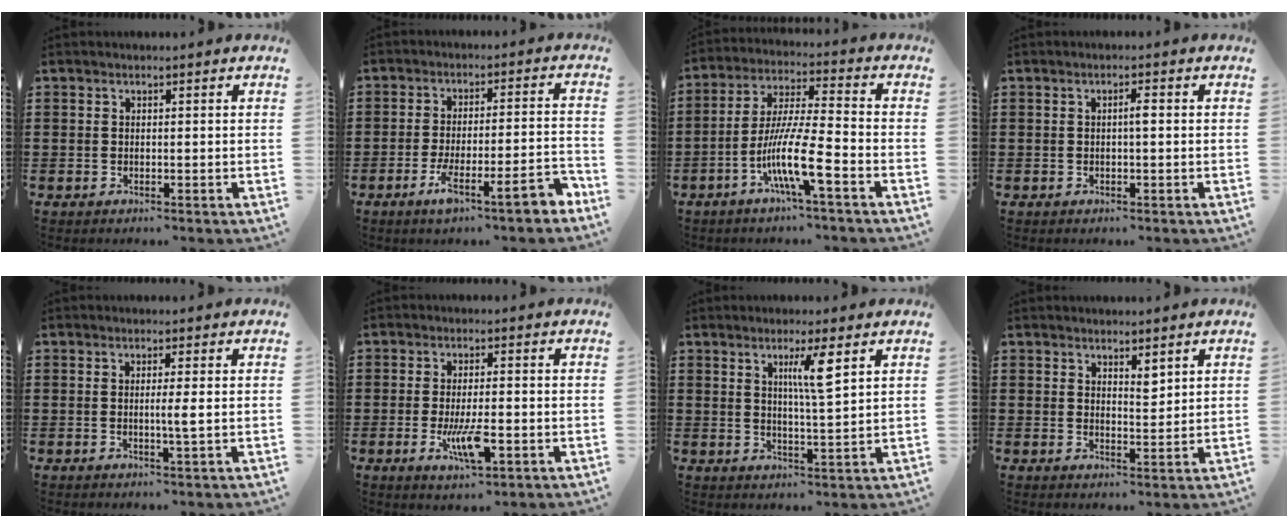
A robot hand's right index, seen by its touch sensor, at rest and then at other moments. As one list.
[{"total": 8.7, "force": [-5.1, 1.1, 7.0], "torque": [-0.119, -0.003, -0.093]}, {"total": 11.2, "force": [-5.2, 1.1, 9.9], "torque": [-0.202, -0.006, -0.102]}, {"total": 1.4, "force": [-0.1, 0.2, 1.4], "torque": [-0.026, 0.001, -0.002]}, {"total": 2.2, "force": [-0.1, -0.4, 2.2], "torque": [-0.040, -0.007, -0.005]}, {"total": 6.5, "force": [-2.0, 1.8, 5.9], "torque": [-0.124, -0.013, -0.038]}, {"total": 5.4, "force": [2.4, 0.4, 4.8], "torque": [-0.093, -0.002, 0.035]}, {"total": 2.6, "force": [2.1, 1.0, 1.0], "torque": [-0.017, 0.003, 0.037]}]